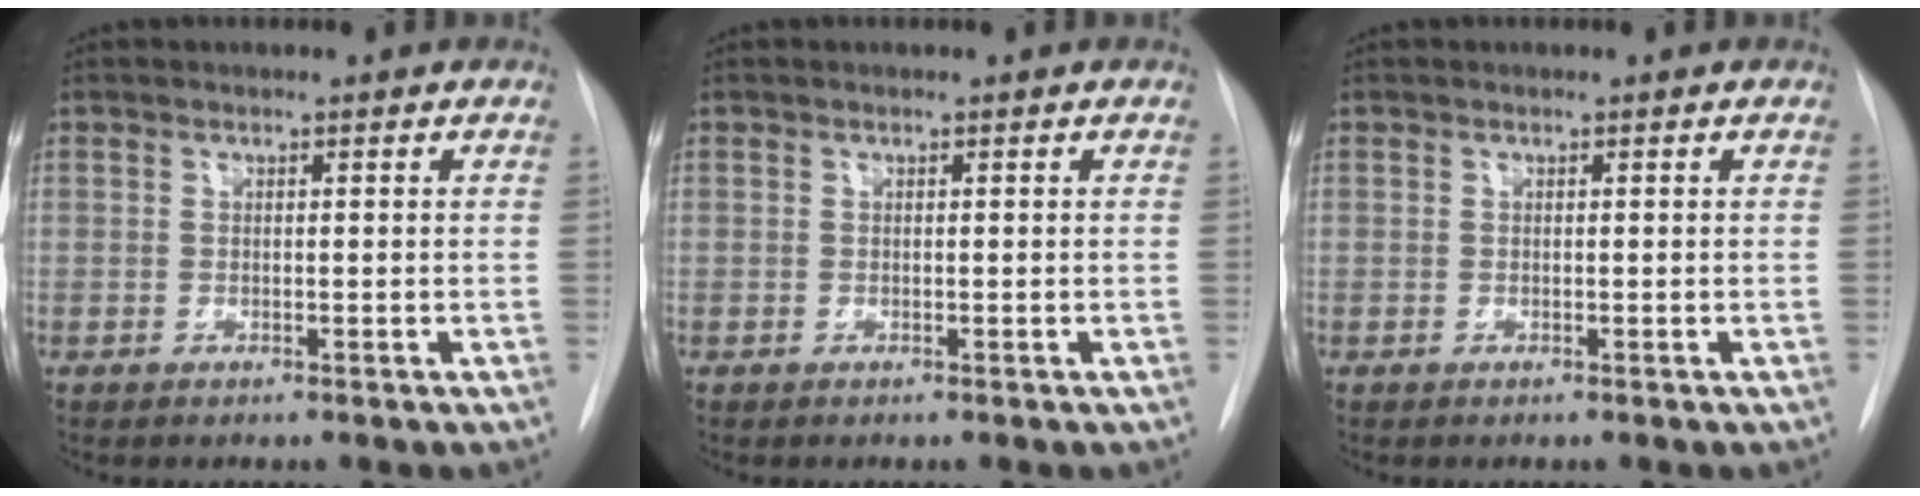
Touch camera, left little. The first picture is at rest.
{"total": 0.0}
{"total": 0.0}